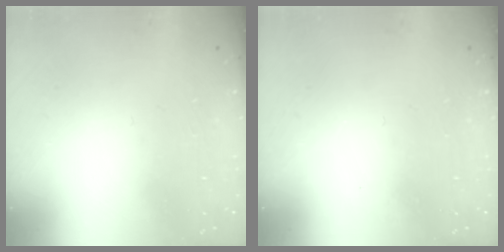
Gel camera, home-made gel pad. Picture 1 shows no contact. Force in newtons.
{"total": 0.0}